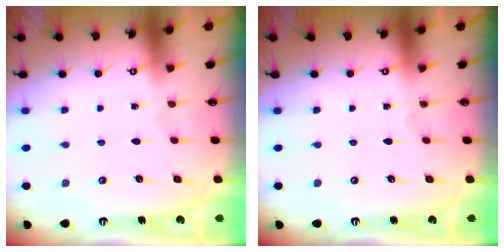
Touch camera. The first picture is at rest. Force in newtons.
{"total": 0.0}